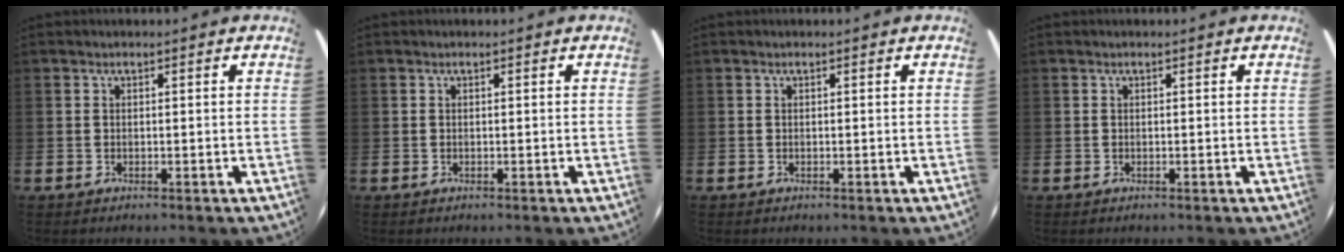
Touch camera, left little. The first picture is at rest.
{"total": 0.0}
{"total": 0.0}
{"total": 0.0}